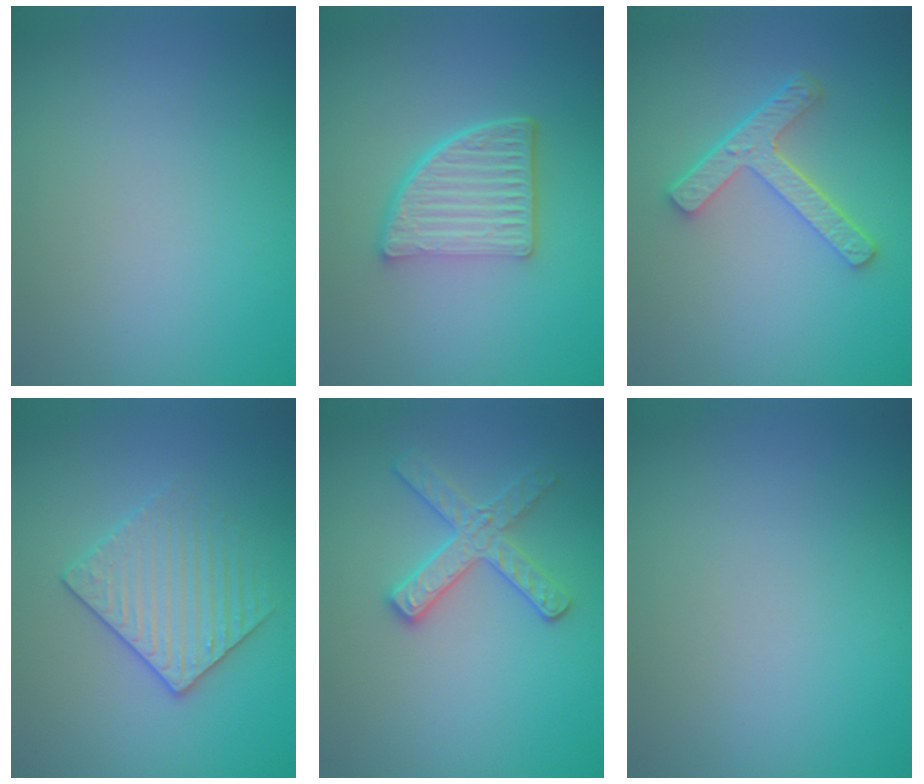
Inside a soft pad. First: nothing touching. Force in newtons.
{"total": 5.4, "press": 3.9, "slide": 3.8}
{"total": 4.2, "press": 3.2, "slide": 2.8}
{"total": 3.2, "press": 3.0, "slide": 1.0}
{"total": 2.8, "press": 2.7, "slide": 0.6}
{"total": 0.0}